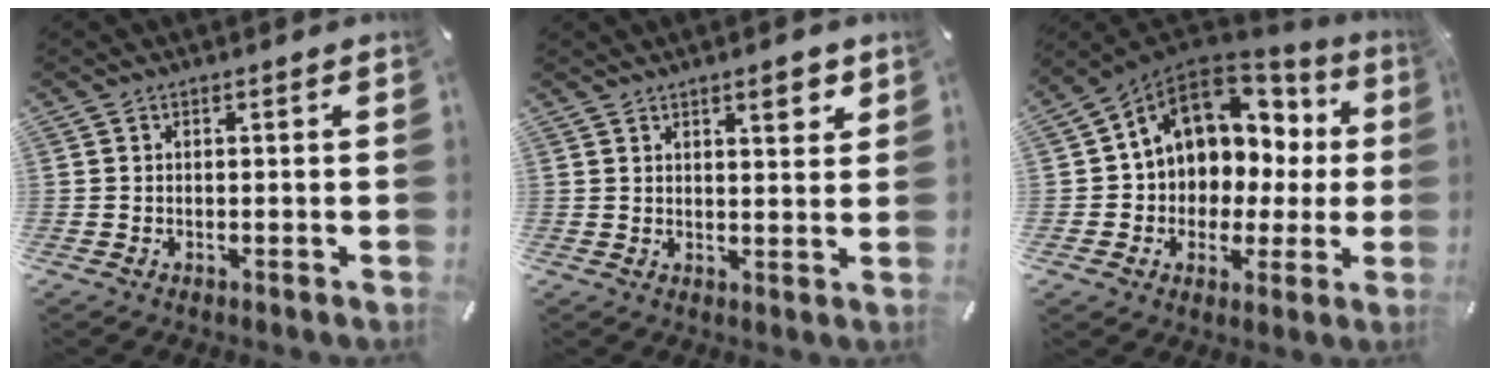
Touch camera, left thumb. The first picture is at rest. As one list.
[{"total": 4.5, "force": [3.0, 1.5, 2.9], "torque": [-0.031, -0.015, 0.046]}, {"total": 12.0, "force": [4.8, 9.7, 5.2], "torque": [-0.101, -0.032, 0.093]}]